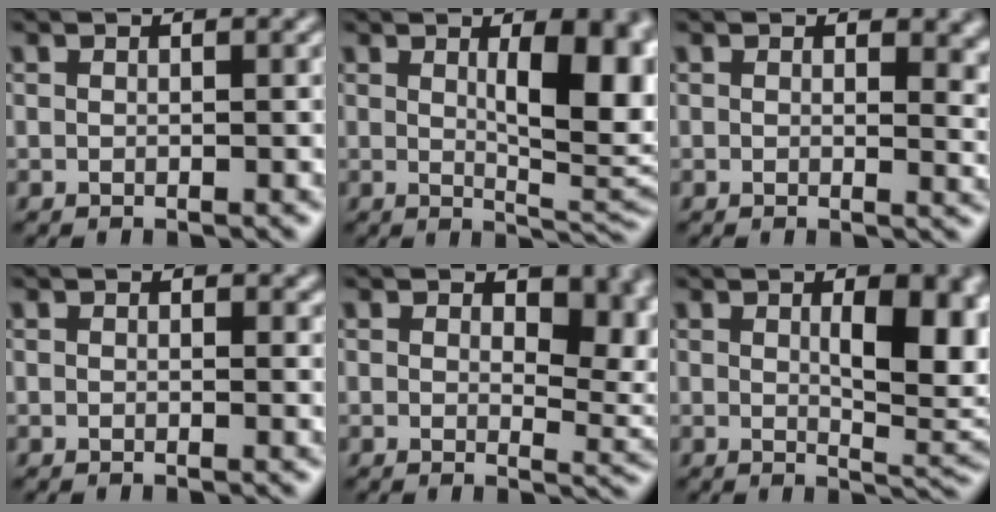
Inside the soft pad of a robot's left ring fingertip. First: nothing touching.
{"total": 7.9, "force": [1.4, 2.7, 7.3], "torque": [-0.099, -0.007, 0.031]}
{"total": 3.1, "force": [0.9, 1.8, 2.3], "torque": [-0.019, -0.007, 0.009]}
{"total": 0.7, "force": [0.2, 0.4, 0.5], "torque": [-0.004, -0.003, 0.002]}
{"total": 6.4, "force": [1.8, 3.6, 5.0], "torque": [-0.062, -0.010, 0.029]}
{"total": 7.2, "force": [1.1, 2.8, 6.6], "torque": [-0.086, -0.005, 0.025]}